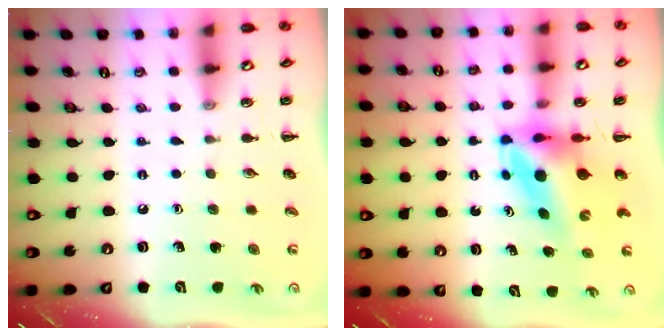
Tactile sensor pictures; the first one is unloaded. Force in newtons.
{"total": 6.3, "press": 6.0, "slide": 1.8}